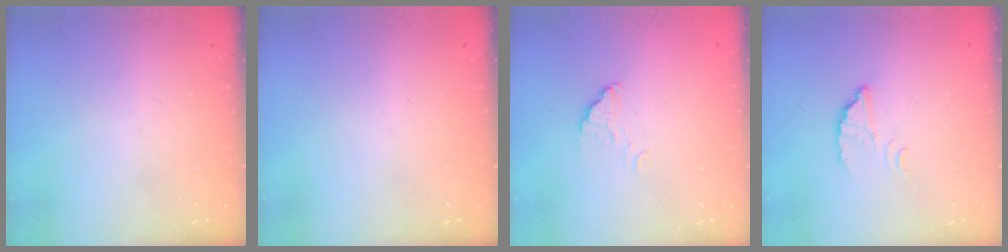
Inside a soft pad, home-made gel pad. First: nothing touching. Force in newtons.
{"total": 0.0}
{"total": 2.2, "press": 2.2, "slide": 0.0}
{"total": 2.6, "press": 2.6, "slide": 0.1}